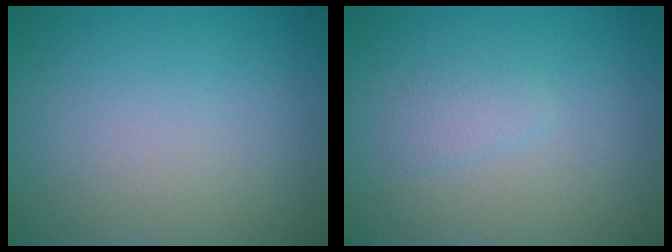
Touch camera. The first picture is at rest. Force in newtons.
{"total": 1.1, "press": 1.1, "slide": 0.0}